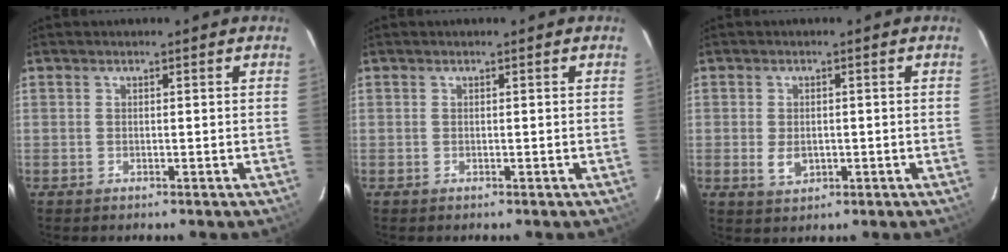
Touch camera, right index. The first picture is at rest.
{"total": 0.0}
{"total": 3.6, "force": [-0.7, 2.5, 2.5], "torque": [-0.049, -0.004, -0.007]}